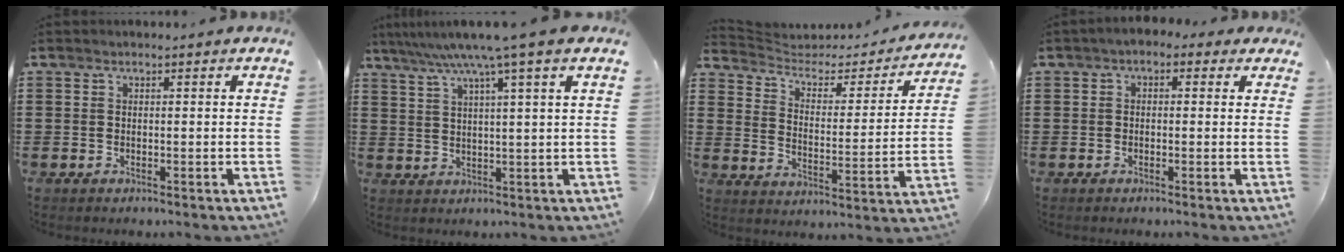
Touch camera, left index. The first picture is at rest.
{"total": 6.4, "force": [3.8, -1.0, 5.1], "torque": [-0.109, -0.014, 0.061]}
{"total": 3.1, "force": [2.3, 1.7, 1.2], "torque": [-0.042, -0.017, 0.031]}
{"total": 1.6, "force": [-0.8, 1.0, 1.0], "torque": [-0.021, 0.007, -0.018]}